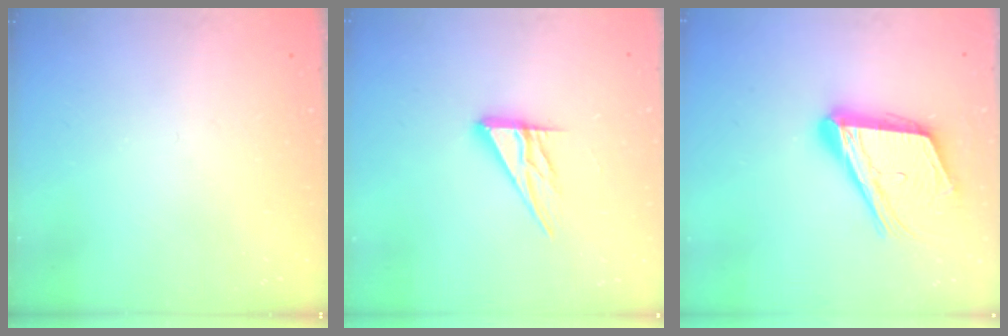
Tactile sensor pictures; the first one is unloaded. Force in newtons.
{"total": 11.6, "press": 11.5, "slide": 1.0}
{"total": 17.4, "press": 17.0, "slide": 3.7}